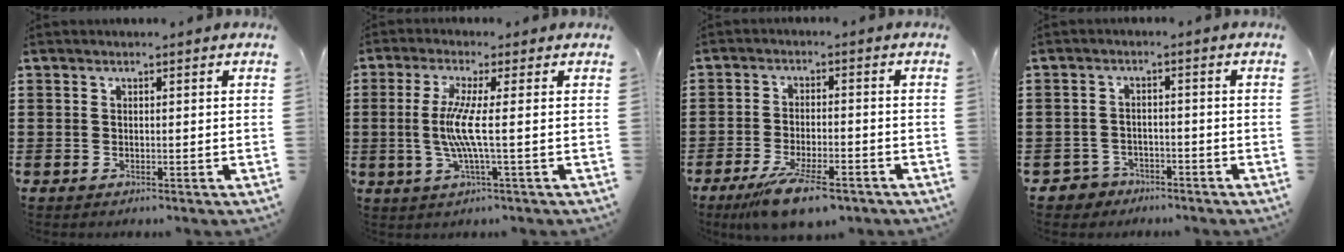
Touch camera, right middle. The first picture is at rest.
{"total": 6.5, "force": [-0.1, -0.6, 6.5], "torque": [-0.151, -0.023, -0.014]}
{"total": 8.7, "force": [-5.8, 2.1, 6.2], "torque": [-0.135, -0.012, -0.105]}
{"total": 2.6, "force": [-2.4, 1.0, 0.0], "torque": [-0.010, -0.003, -0.053]}